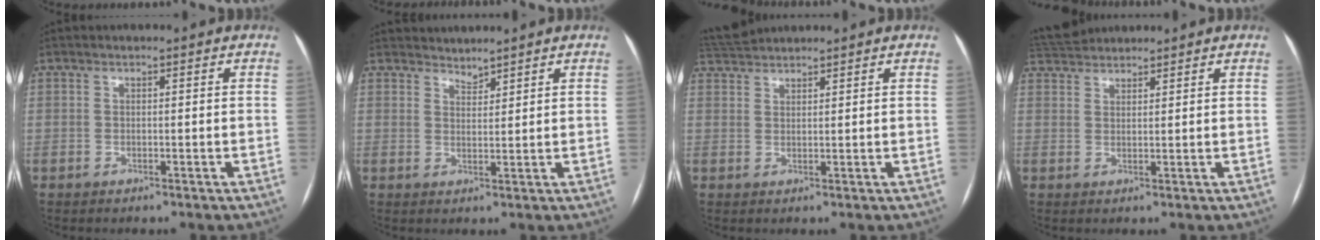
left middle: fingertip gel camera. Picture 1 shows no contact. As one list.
[{"total": 3.0, "force": [2.9, 0.5, -0.2], "torque": [0.006, 0.010, 0.053]}, {"total": 4.4, "force": [4.4, 0.1, 0.6], "torque": [-0.016, 0.030, 0.085]}, {"total": 5.4, "force": [5.3, 1.0, 0.9], "torque": [-0.020, 0.036, 0.097]}]